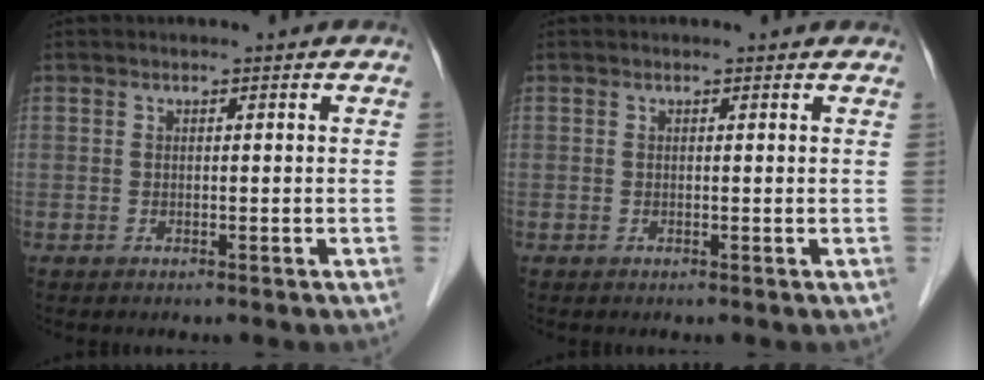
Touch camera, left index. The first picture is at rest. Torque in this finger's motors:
{"motor_torque": [0.15, -0.12, -0.15, -0.03]}